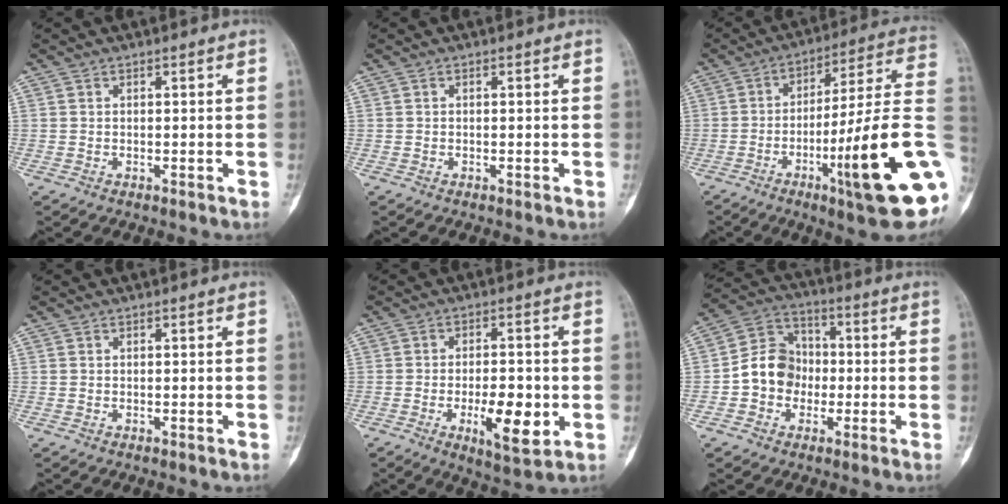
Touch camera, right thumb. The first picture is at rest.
{"total": 0.0}
{"total": 23.6, "force": [-6.4, 2.7, 22.6], "torque": [-0.287, 0.014, -0.093]}
{"total": 0.0}
{"total": 10.0, "force": [-2.3, 3.8, 8.9], "torque": [-0.131, -0.003, -0.031]}
{"total": 10.2, "force": [-1.6, 8.8, 4.8], "torque": [-0.058, 0.037, -0.042]}